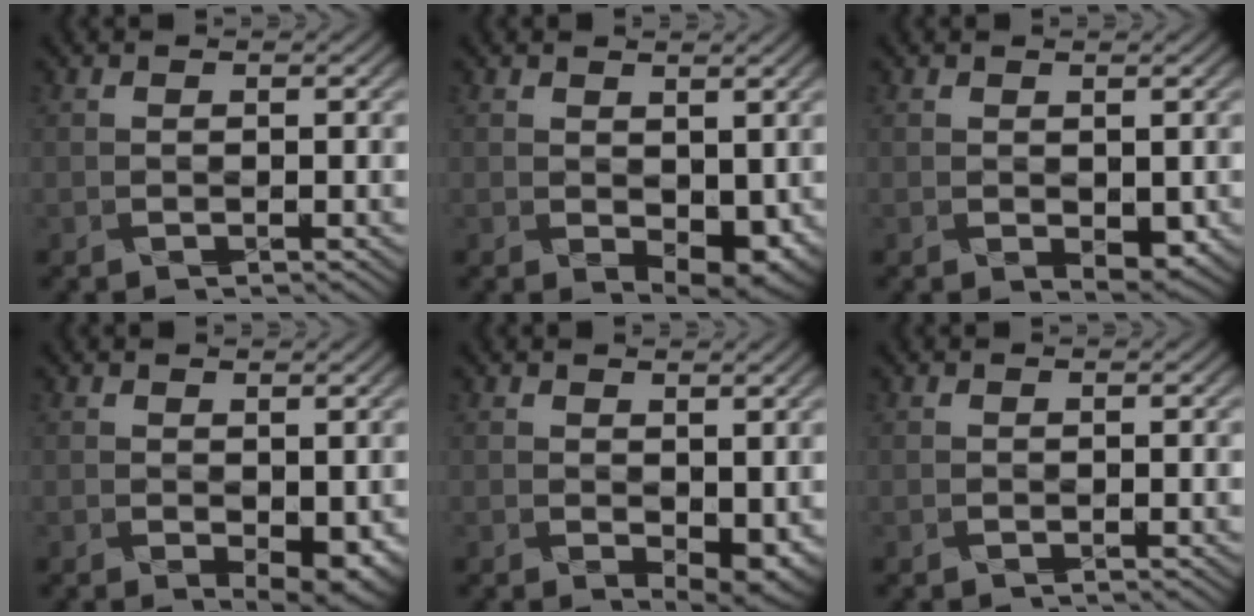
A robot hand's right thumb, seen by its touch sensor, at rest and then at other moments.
{"total": 4.8, "force": [-0.2, 3.0, 3.8], "torque": [-0.061, -0.015, 0.016]}
{"total": 2.2, "force": [-0.2, 1.3, 1.8], "torque": [-0.030, -0.008, 0.009]}
{"total": 3.9, "force": [-0.6, 2.1, 3.3], "torque": [-0.049, -0.012, 0.006]}
{"total": 4.4, "force": [-0.1, 2.5, 3.6], "torque": [-0.058, -0.012, 0.018]}
{"total": 0.0}